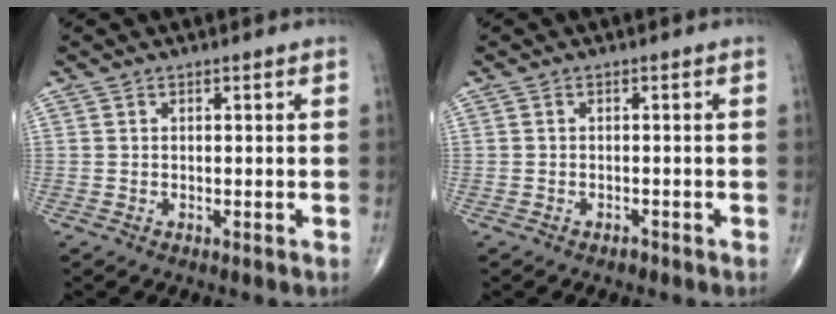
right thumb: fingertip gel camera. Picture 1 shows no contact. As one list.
[{"total": 0.8, "force": [-0.6, 0.4, 0.2], "torque": [-0.004, 0.000, -0.012]}]